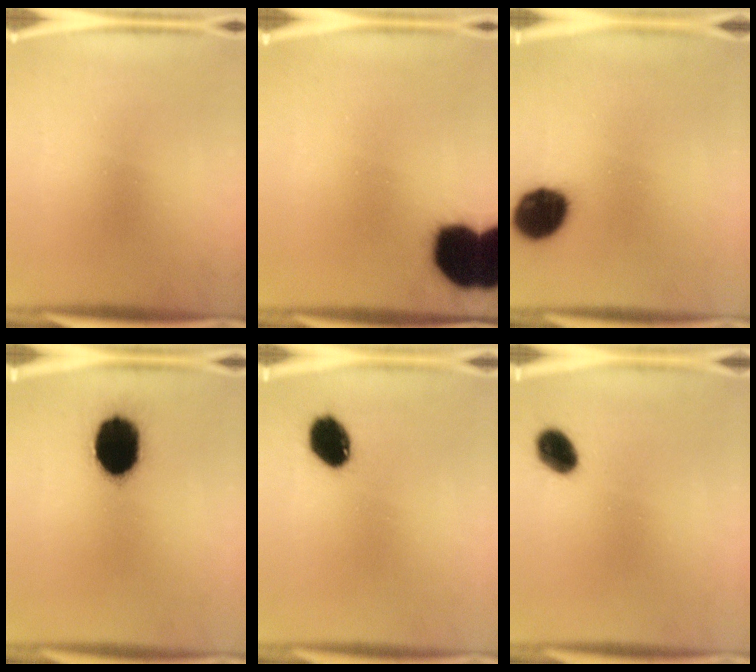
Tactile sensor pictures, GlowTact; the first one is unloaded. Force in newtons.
{"total": 18.7}
{"total": 12.9}
{"total": 17.2}
{"total": 9.0}
{"total": 6.3}